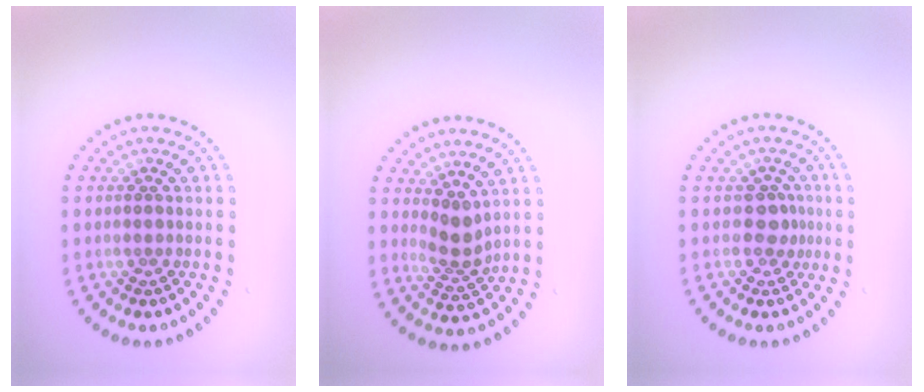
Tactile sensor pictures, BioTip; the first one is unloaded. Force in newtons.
{"total": 2.2, "press": 1.7, "slide": 1.4}
{"total": 1.7, "press": 1.4, "slide": 1.0}